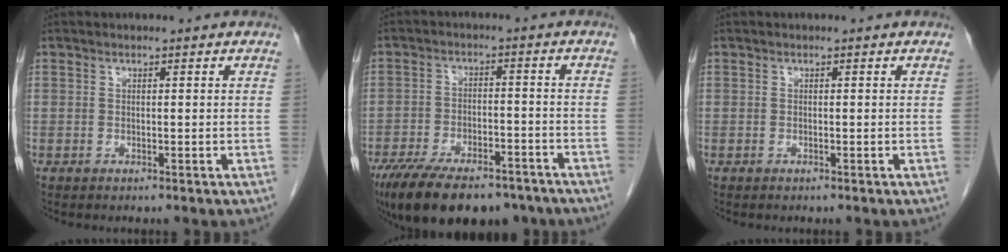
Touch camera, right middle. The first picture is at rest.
{"total": 17.6, "force": [-13.3, 6.4, 9.7], "torque": [-0.181, -0.011, -0.201]}
{"total": 0.0}